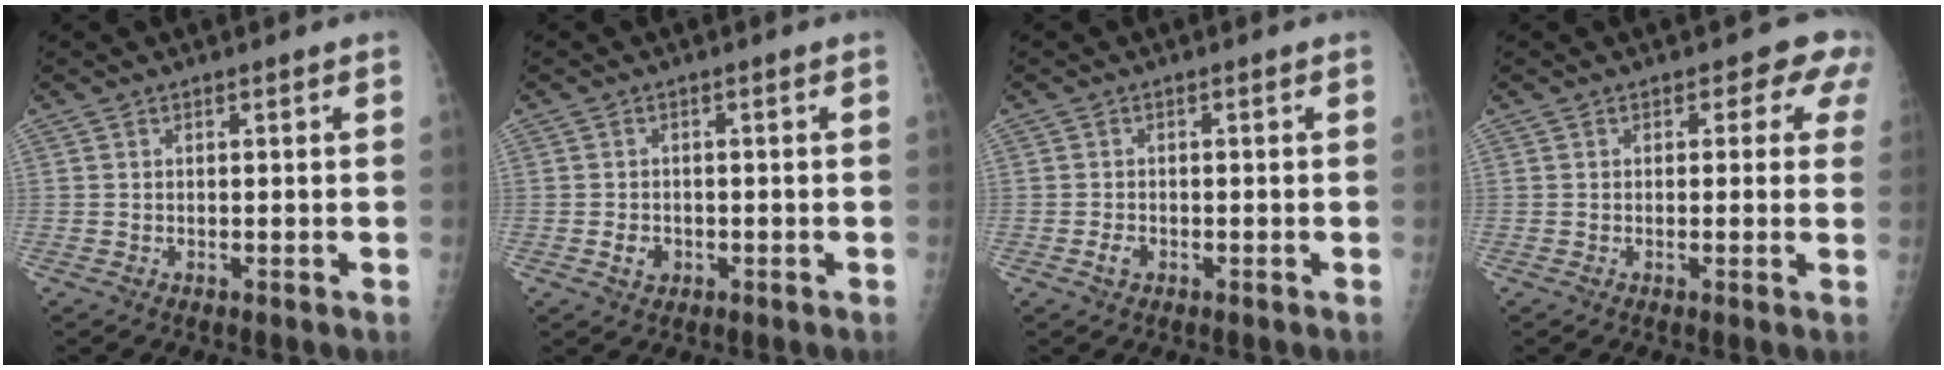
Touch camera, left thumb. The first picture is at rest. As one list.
[{"total": 2.4, "force": [-0.8, 1.9, 1.3], "torque": [-0.014, 0.004, -0.009]}, {"total": 1.6, "force": [-0.7, 1.0, 0.9], "torque": [-0.019, 0.004, -0.014]}, {"total": 4.0, "force": [2.2, 2.8, 2.0], "torque": [0.015, -0.006, 0.006]}]